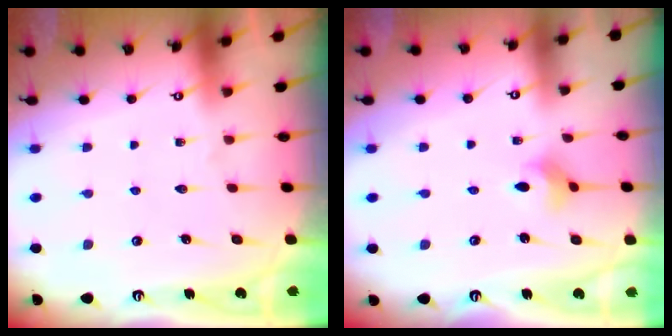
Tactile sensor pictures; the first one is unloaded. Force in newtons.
{"total": 2.8, "press": 2.8, "slide": 0.2}